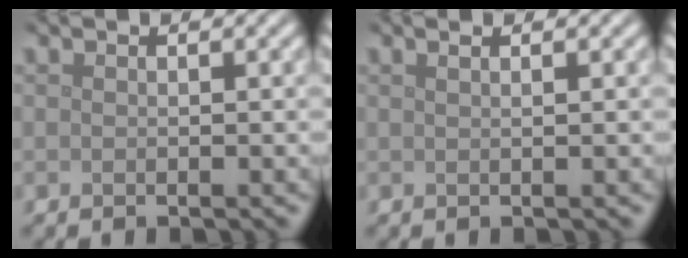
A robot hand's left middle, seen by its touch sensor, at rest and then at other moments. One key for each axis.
{"total": 2.2, "fx": 1.1, "fy": 1.0, "fz": 1.5, "tx": -0.002, "ty": 0.004, "tz": -0.006}